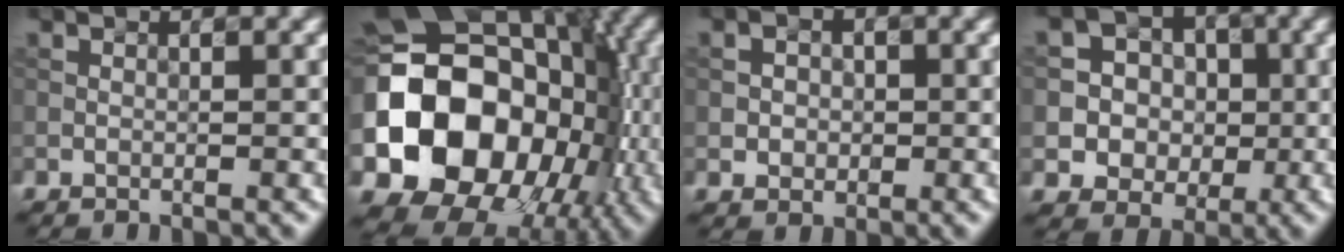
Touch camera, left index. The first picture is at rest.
{"total": 18.0, "force": [-2.3, 14.1, 11.0], "torque": [-0.191, -0.009, -0.043]}
{"total": 2.1, "force": [0.0, 1.9, 1.0], "torque": [-0.006, 0.005, -0.008]}
{"total": 6.2, "force": [-0.4, 6.0, 1.6], "torque": [-0.018, 0.028, -0.027]}